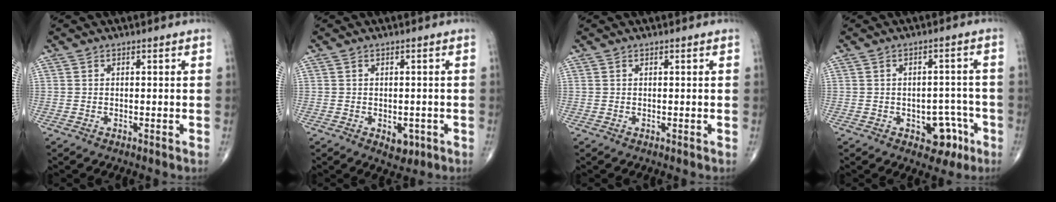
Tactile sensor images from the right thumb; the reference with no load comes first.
{"total": 3.2, "force": [-1.1, 2.1, 2.2], "torque": [-0.011, 0.001, -0.007]}
{"total": 0.0}
{"total": 6.7, "force": [-3.0, 4.4, 4.1], "torque": [-0.015, 0.028, -0.033]}